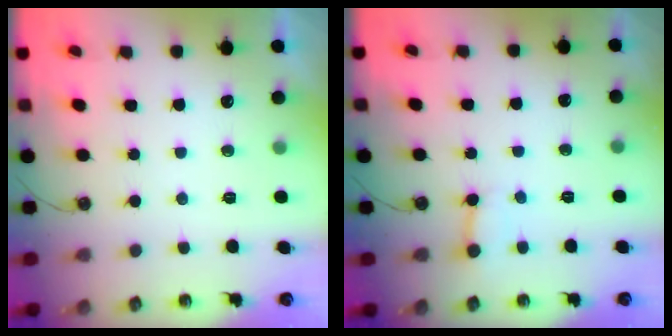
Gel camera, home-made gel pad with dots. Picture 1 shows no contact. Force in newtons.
{"total": 2.9, "press": 2.9, "slide": 0.4}